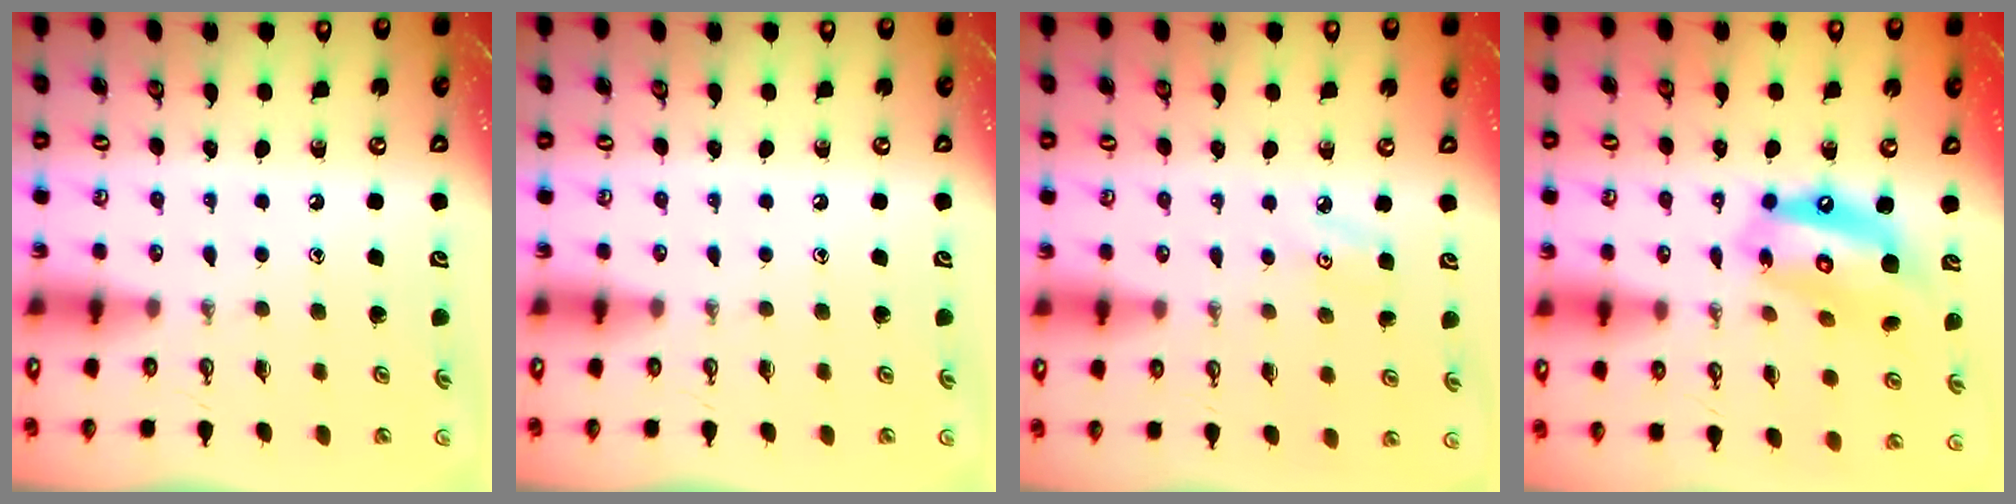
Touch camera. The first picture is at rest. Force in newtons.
{"total": 0.0}
{"total": 4.1, "press": 4.1, "slide": 0.6}
{"total": 14.6, "press": 14.5, "slide": 1.4}